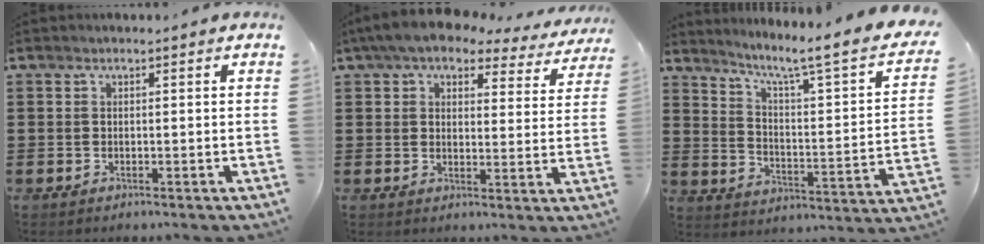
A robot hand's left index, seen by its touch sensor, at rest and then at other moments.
{"total": 5.9, "force": [5.0, 1.6, 2.8], "torque": [-0.077, -0.017, 0.086]}
{"total": 4.9, "force": [3.3, -0.5, 3.7], "torque": [-0.078, -0.040, 0.039]}